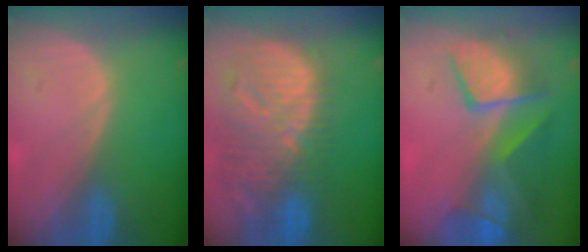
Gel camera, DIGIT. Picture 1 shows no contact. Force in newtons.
{"total": 13.0, "press": 11.3, "slide": 6.4}
{"total": 10.1, "press": 8.7, "slide": 5.0}